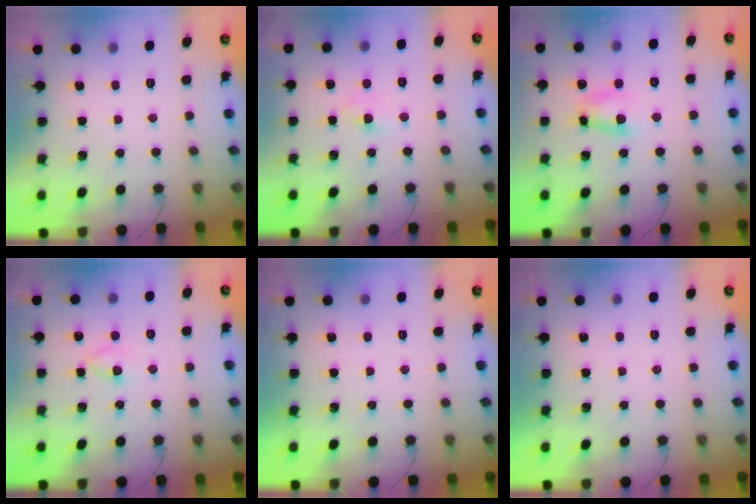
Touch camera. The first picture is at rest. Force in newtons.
{"total": 2.5, "press": 2.3, "slide": 0.9}
{"total": 5.0, "press": 5.0, "slide": 0.6}
{"total": 2.5, "press": 2.2, "slide": 1.1}
{"total": 1.0, "press": 1.0, "slide": 0.2}
{"total": 1.0, "press": 0.9, "slide": 0.2}